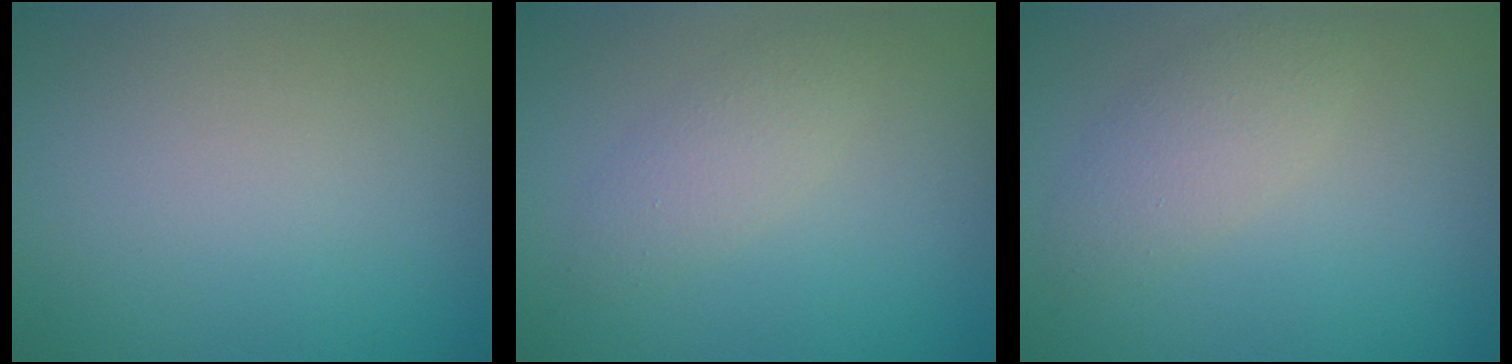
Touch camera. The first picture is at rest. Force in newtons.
{"total": 2.2, "press": 2.2, "slide": 0.2}
{"total": 2.8, "press": 2.8, "slide": 0.1}